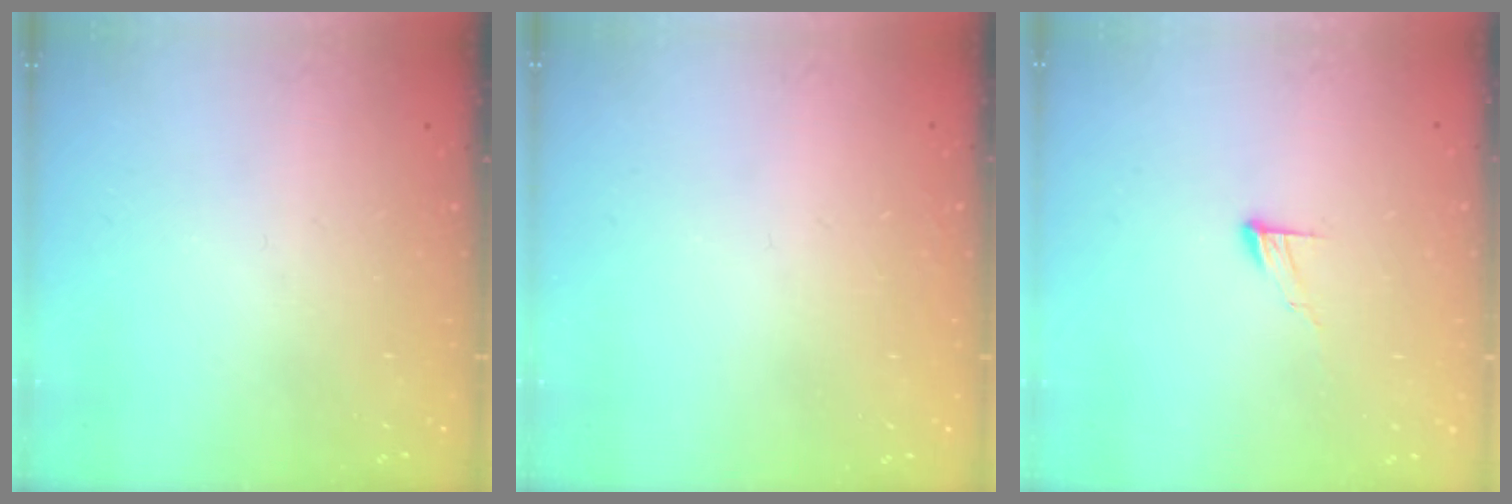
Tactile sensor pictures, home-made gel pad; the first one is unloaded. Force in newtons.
{"total": 1.5, "press": 1.5, "slide": 0.1}
{"total": 6.5, "press": 6.5, "slide": 0.5}